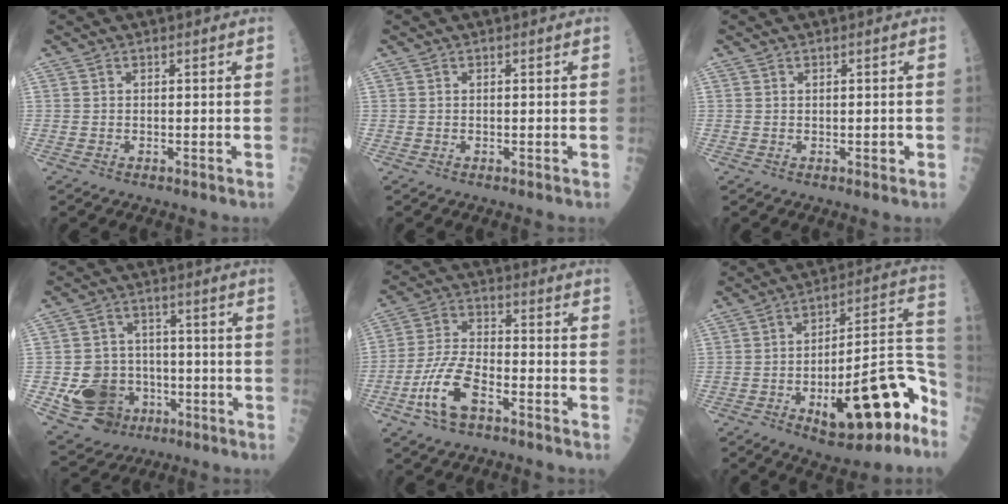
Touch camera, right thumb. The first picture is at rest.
{"total": 0.0}
{"total": 1.0, "force": [-0.1, 0.5, 0.9], "torque": [-0.008, -0.001, -0.001]}
{"total": 12.1, "force": [-3.7, 10.3, 5.2], "torque": [-0.055, 0.021, -0.049]}
{"total": 10.7, "force": [-5.2, 4.5, 8.1], "torque": [-0.176, 0.033, -0.099]}
{"total": 22.4, "force": [-9.4, 7.9, 18.7], "torque": [-0.231, 0.059, -0.127]}